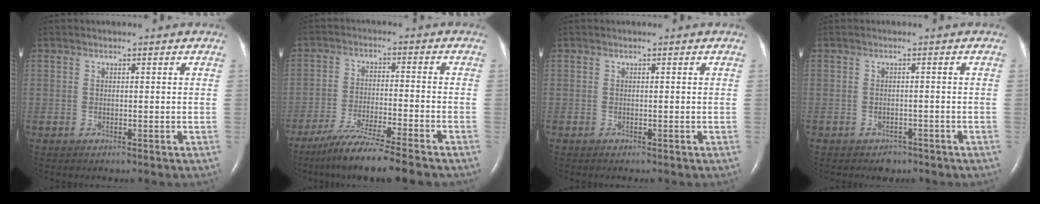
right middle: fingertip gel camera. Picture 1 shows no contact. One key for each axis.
{"total": 9.7, "fx": -7.9, "fy": -1.2, "fz": 5.5, "tx": -0.092, "ty": -0.034, "tz": -0.136}
{"total": 0.0}
{"total": 1.7, "fx": -1.3, "fy": 1.1, "fz": 0.2, "tx": -0.008, "ty": 0.002, "tz": -0.017}